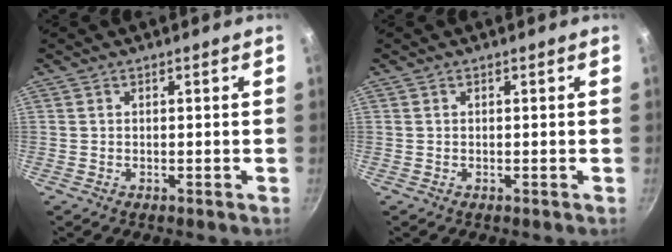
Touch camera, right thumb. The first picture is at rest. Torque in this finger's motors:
{"motor_torque": [-0.16, 0.13, 0.20, 0.01, 0.04]}